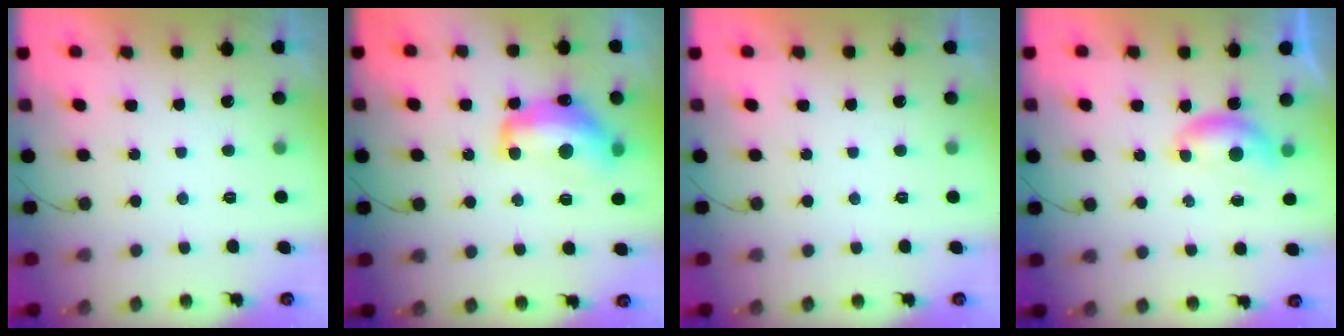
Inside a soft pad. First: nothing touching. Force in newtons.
{"total": 13.7, "press": 13.7, "slide": 1.1}
{"total": 0.0}
{"total": 5.5, "press": 5.4, "slide": 0.8}